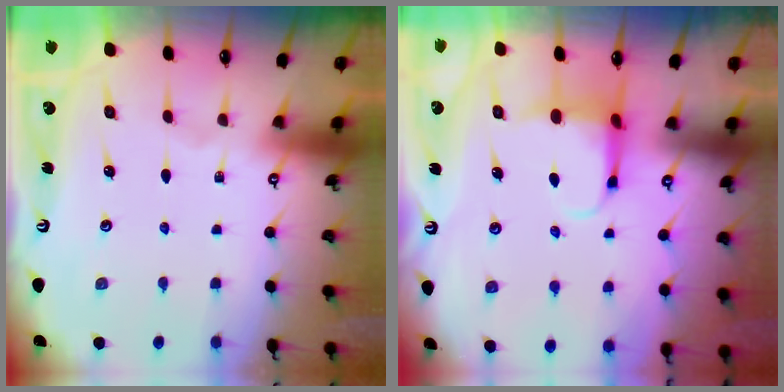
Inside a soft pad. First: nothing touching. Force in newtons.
{"total": 5.3, "press": 5.2, "slide": 1.1}